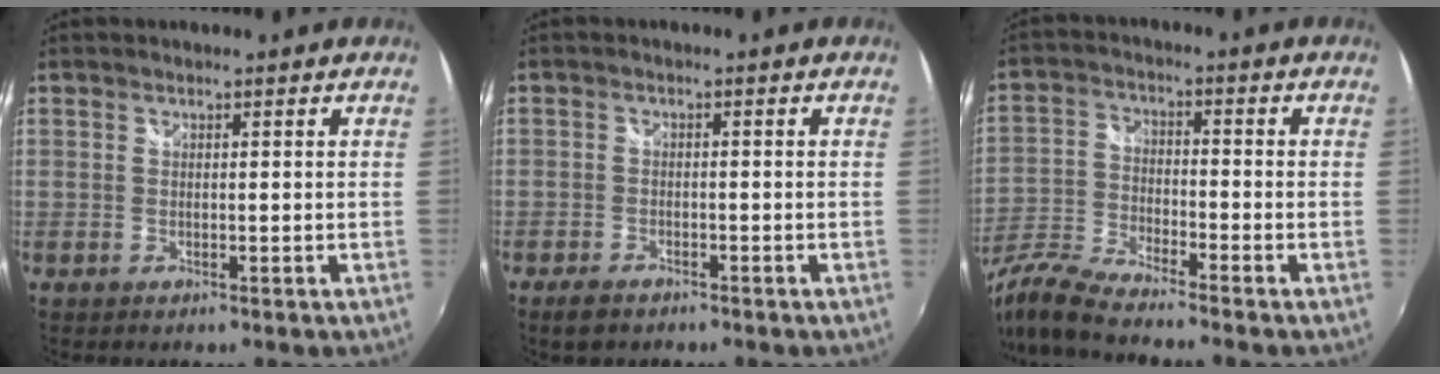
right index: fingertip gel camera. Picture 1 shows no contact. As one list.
[{"total": 3.5, "force": [-2.7, 1.6, 1.5], "torque": [-0.043, -0.003, -0.049]}, {"total": 11.4, "force": [-10.2, 0.4, 5.1], "torque": [-0.117, -0.014, -0.210]}]